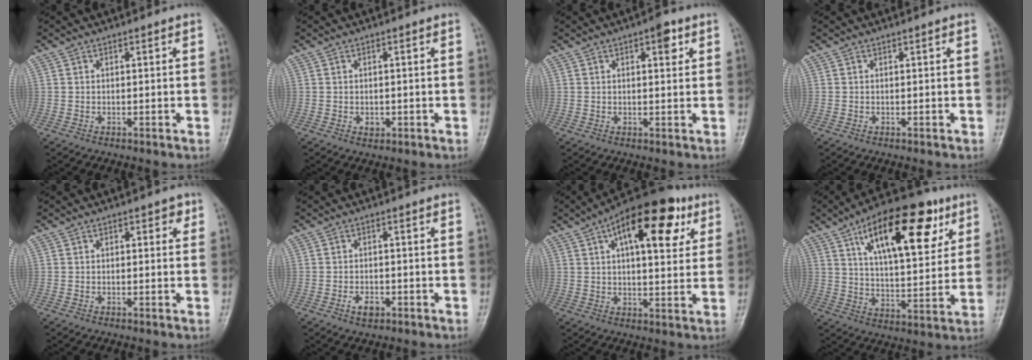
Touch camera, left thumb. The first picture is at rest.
{"total": 1.6, "force": [-0.4, 1.3, 0.9], "torque": [-0.005, 0.002, -0.003]}
{"total": 3.5, "force": [1.7, 1.5, 2.7], "torque": [-0.025, -0.002, 0.018]}
{"total": 0.0}
{"total": 2.5, "force": [0.9, 1.4, 1.8], "torque": [-0.008, 0.002, 0.006]}
{"total": 3.1, "force": [-1.4, 1.9, 2.0], "torque": [-0.028, 0.006, -0.023]}
{"total": 18.8, "force": [8.0, 8.4, 14.8], "torque": [-0.187, 0.000, 0.114]}
{"total": 22.1, "force": [10.2, 9.5, 17.1], "torque": [-0.230, -0.021, 0.166]}